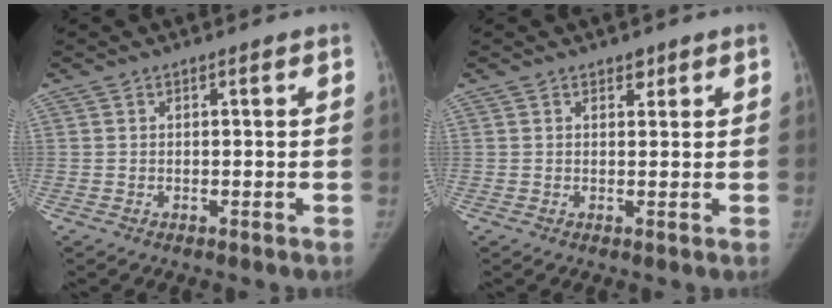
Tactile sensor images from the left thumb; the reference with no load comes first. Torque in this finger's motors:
{"motor_torque": [0.11, 0.00, 0.36, 0.04, 0.05]}